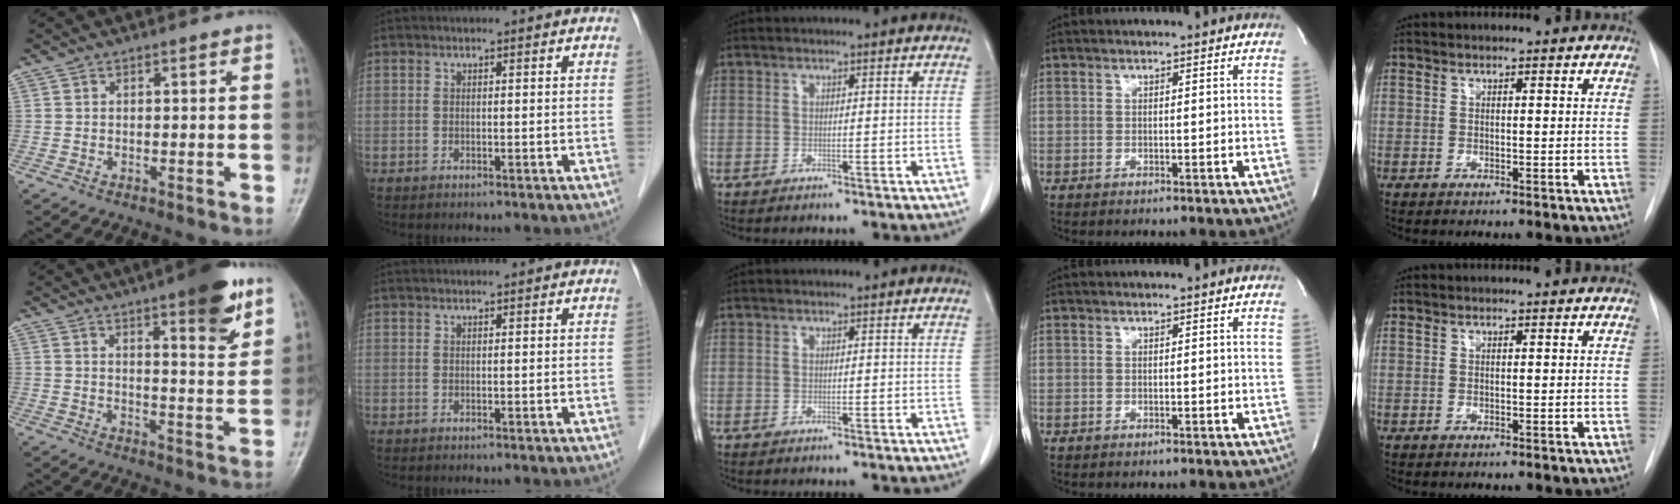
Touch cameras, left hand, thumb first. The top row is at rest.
{"thumb": {"total": 12.3, "force": [7.2, 2.9, 9.5], "torque": [-0.109, -0.038, 0.096]}, "index": {"total": 3.1, "force": [3.0, 0.1, 0.8], "torque": [-0.008, 0.032, 0.045]}}